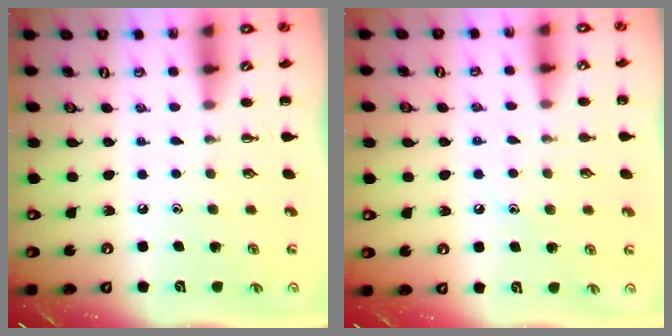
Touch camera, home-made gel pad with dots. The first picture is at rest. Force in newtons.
{"total": 6.7, "press": 6.4, "slide": 1.8}